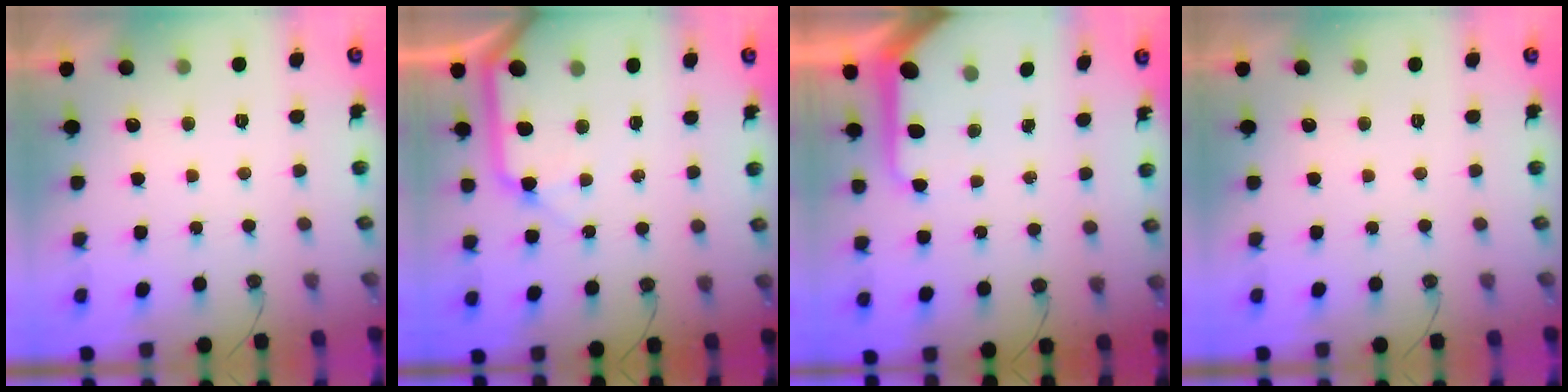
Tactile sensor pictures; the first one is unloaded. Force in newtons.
{"total": 11.2, "press": 11.1, "slide": 1.4}
{"total": 9.7, "press": 9.7, "slide": 1.0}
{"total": 0.0}